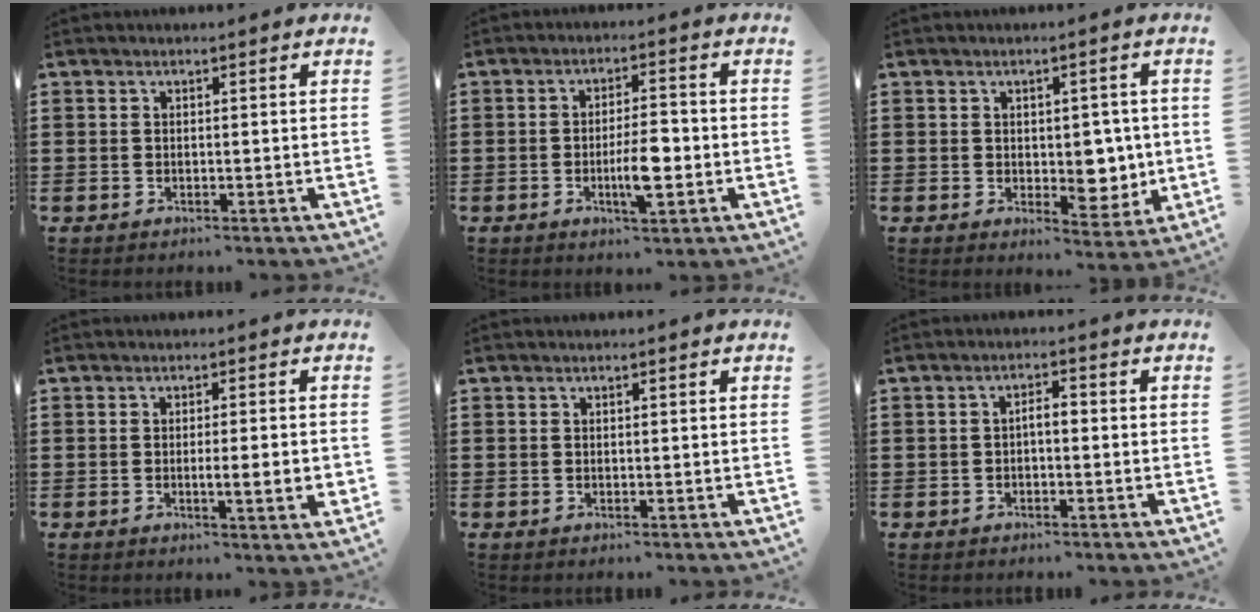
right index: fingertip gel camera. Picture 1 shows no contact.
{"total": 6.3, "force": [-1.5, 1.7, 5.9], "torque": [-0.113, -0.002, -0.029]}
{"total": 5.4, "force": [0.2, 3.8, 3.8], "torque": [-0.046, -0.005, 0.000]}
{"total": 4.2, "force": [-0.7, 0.2, 4.2], "torque": [-0.062, -0.012, -0.013]}
{"total": 0.0}
{"total": 2.0, "force": [-0.5, 0.7, 1.8], "torque": [-0.035, 0.004, -0.011]}